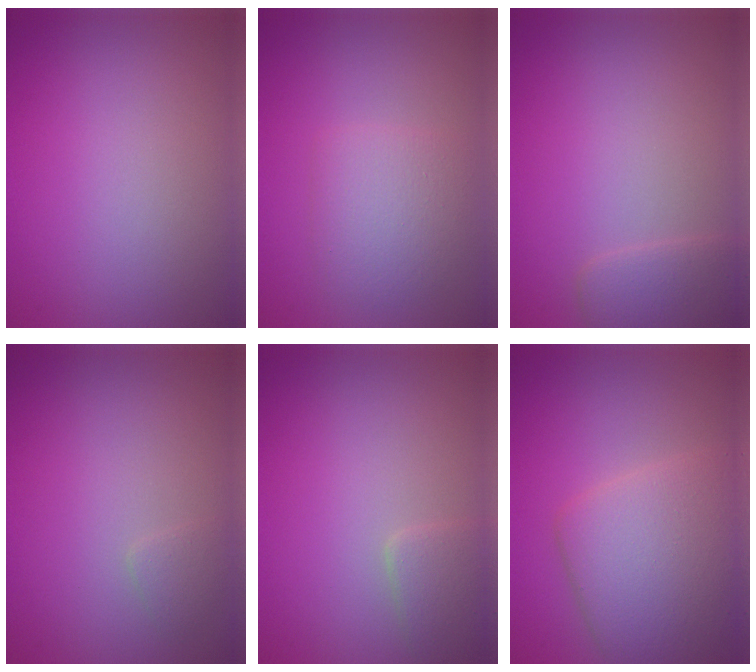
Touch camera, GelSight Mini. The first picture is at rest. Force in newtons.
{"total": 2.9, "press": 2.9, "slide": 0.1}
{"total": 2.1, "press": 2.1, "slide": 0.1}
{"total": 0.9, "press": 0.9, "slide": 0.1}
{"total": 1.9, "press": 1.9, "slide": 0.1}
{"total": 6.5, "press": 6.5, "slide": 0.3}